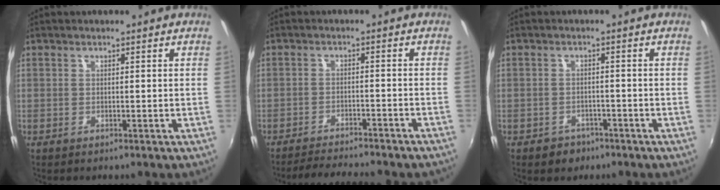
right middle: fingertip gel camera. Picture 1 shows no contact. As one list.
[{"total": 10.3, "force": [-9.3, 1.1, 4.1], "torque": [-0.090, -0.013, -0.131]}, {"total": 3.8, "force": [-2.5, 2.8, 0.7], "torque": [-0.025, 0.000, -0.033]}]